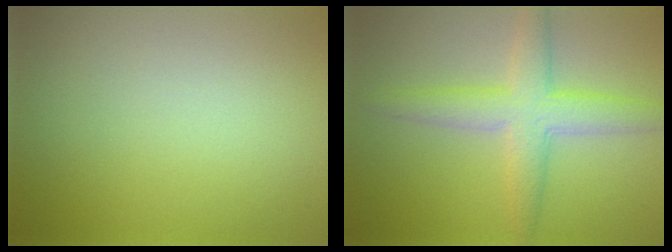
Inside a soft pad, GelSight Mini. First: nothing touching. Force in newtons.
{"total": 4.4, "press": 4.4, "slide": 0.1}